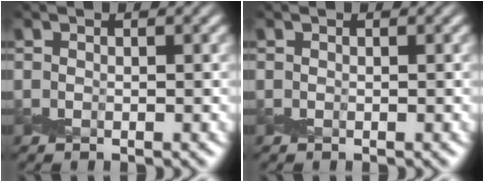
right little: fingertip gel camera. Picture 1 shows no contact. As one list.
[{"total": 0.0}]